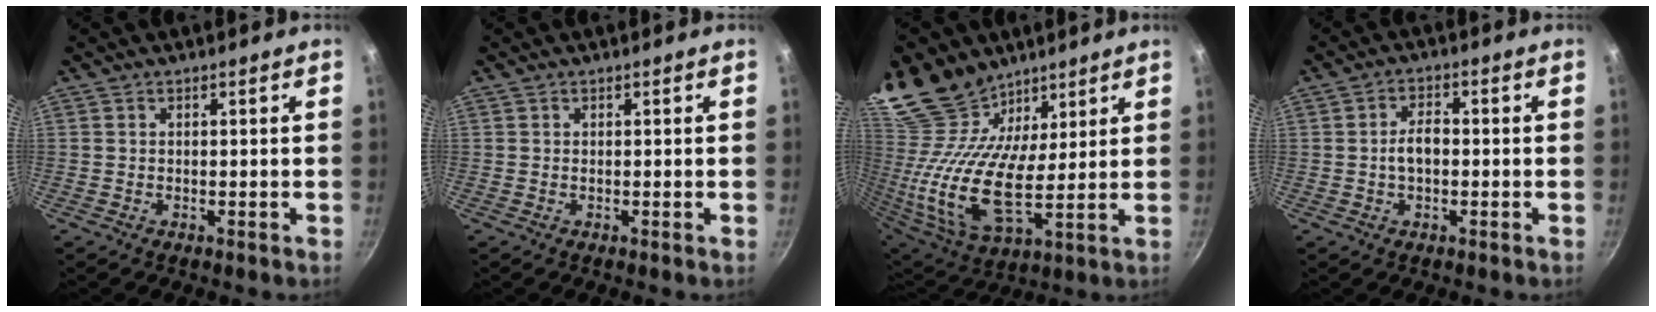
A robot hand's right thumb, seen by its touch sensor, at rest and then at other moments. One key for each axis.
{"total": 0.0}
{"total": 21.1, "fx": 14.3, "fy": 11.7, "fz": 10.2, "tx": -0.212, "ty": -0.062, "tz": 0.276}
{"total": 4.3, "fx": -0.4, "fy": 2.5, "fz": 3.4, "tx": -0.054, "ty": 0.017, "tz": -0.010}